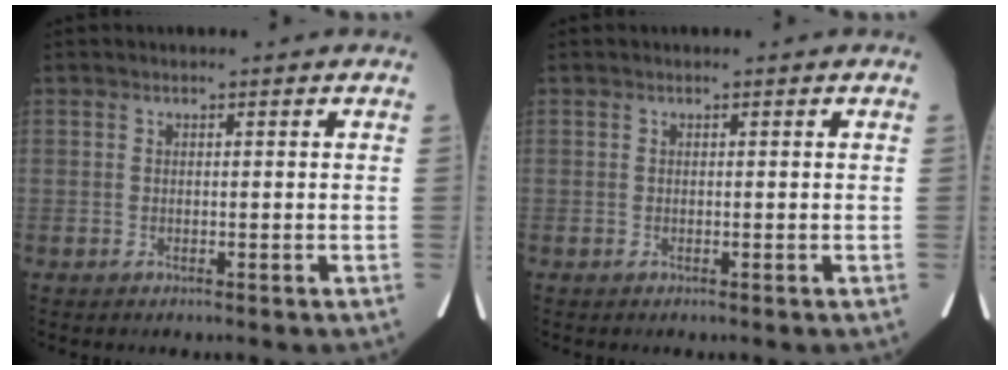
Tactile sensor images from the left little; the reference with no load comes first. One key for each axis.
{"total": 0.0}